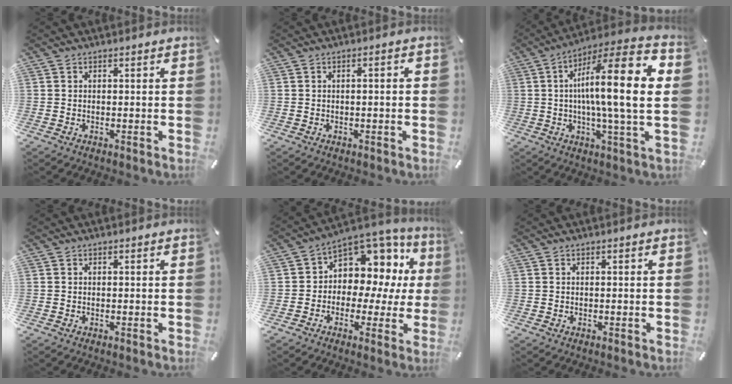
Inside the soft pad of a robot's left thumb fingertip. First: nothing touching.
{"total": 1.3, "force": [-0.4, 0.3, 1.2], "torque": [-0.021, 0.000, -0.006]}
{"total": 18.4, "force": [2.1, 2.2, 18.2], "torque": [-0.303, -0.006, 0.017]}
{"total": 0.0}
{"total": 9.3, "force": [2.9, 7.7, 4.4], "torque": [-0.067, -0.043, 0.058]}
{"total": 0.0}